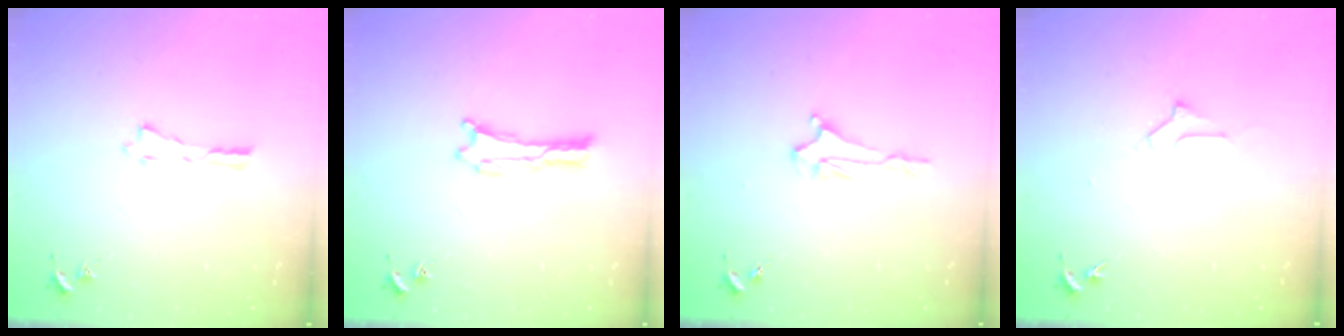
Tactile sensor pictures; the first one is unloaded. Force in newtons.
{"total": 0.0}
{"total": 2.0, "press": 2.0, "slide": 0.4}
{"total": 1.6, "press": 1.6, "slide": 0.1}